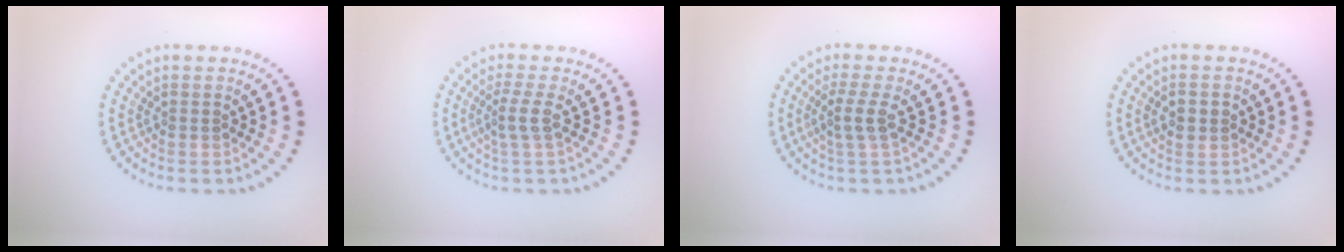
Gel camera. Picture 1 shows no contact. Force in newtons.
{"total": 1.9, "press": 1.3, "slide": 1.3}
{"total": 2.0, "press": 1.5, "slide": 1.3}
{"total": 2.2, "press": 2.2, "slide": 0.1}